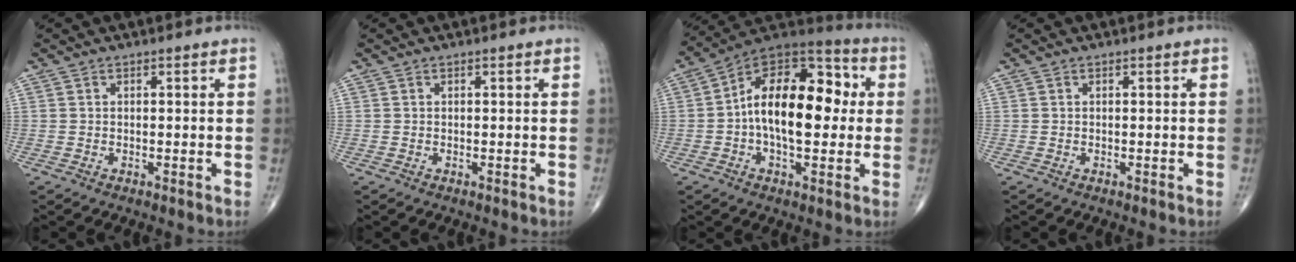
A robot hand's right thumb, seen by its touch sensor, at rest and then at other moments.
{"total": 0.0}
{"total": 19.4, "force": [0.7, 10.4, 16.3], "torque": [-0.238, 0.039, 0.001]}
{"total": 0.0}